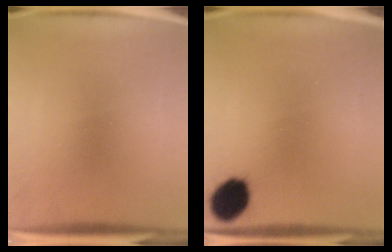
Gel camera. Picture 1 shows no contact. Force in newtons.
{"total": 9.8}